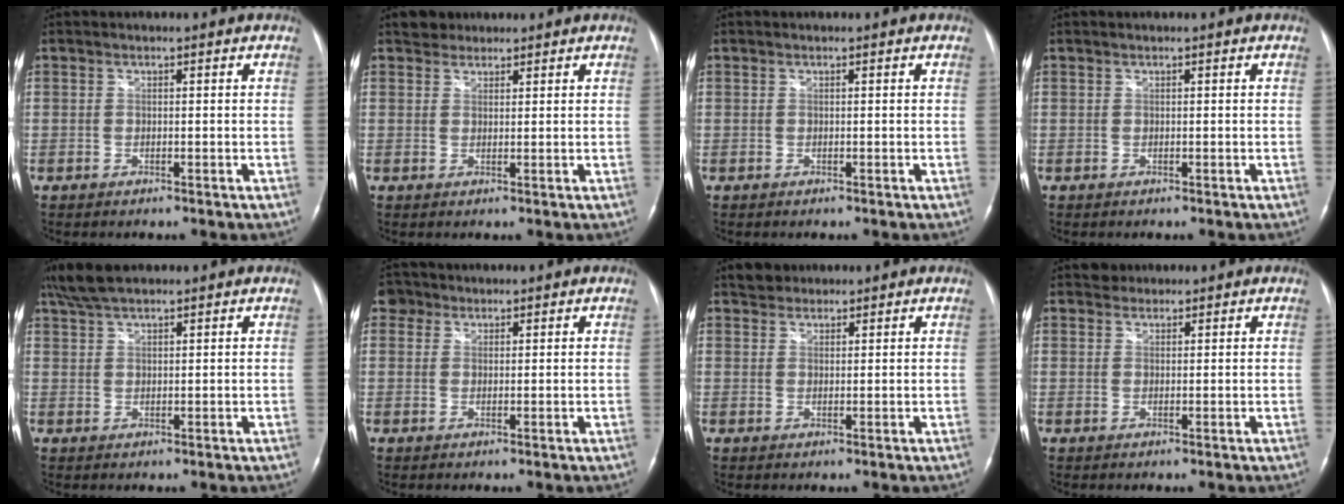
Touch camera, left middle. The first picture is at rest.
{"total": 2.1, "force": [1.6, 1.3, -0.1], "torque": [0.002, 0.009, 0.022]}
{"total": 0.0}
{"total": 0.0}
{"total": 5.1, "force": [4.2, 1.2, 2.7], "torque": [-0.064, 0.019, 0.083]}
{"total": 2.5, "force": [1.5, 2.1, 0.0], "torque": [0.003, 0.009, 0.019]}
{"total": 2.2, "force": [1.7, 1.3, -0.1], "torque": [0.000, 0.010, 0.025]}
{"total": 1.4, "force": [1.1, 0.8, -0.4], "torque": [0.010, 0.002, 0.011]}